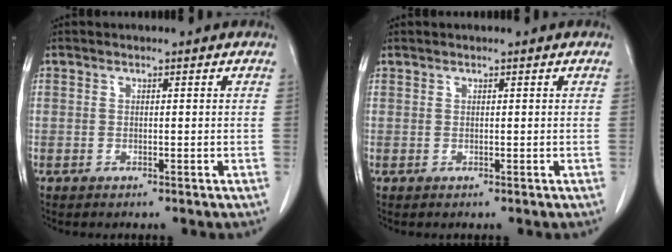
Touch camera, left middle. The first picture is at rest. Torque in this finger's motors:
{"motor_torque": [0.76, -0.94, 0.06, -0.01]}